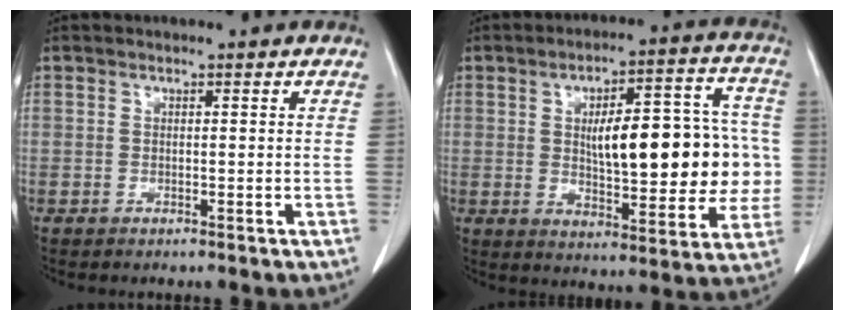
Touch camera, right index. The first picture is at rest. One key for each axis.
{"total": 17.7, "fx": 0.8, "fy": 6.4, "fz": 16.5, "tx": -0.220, "ty": 0.034, "tz": 0.024}